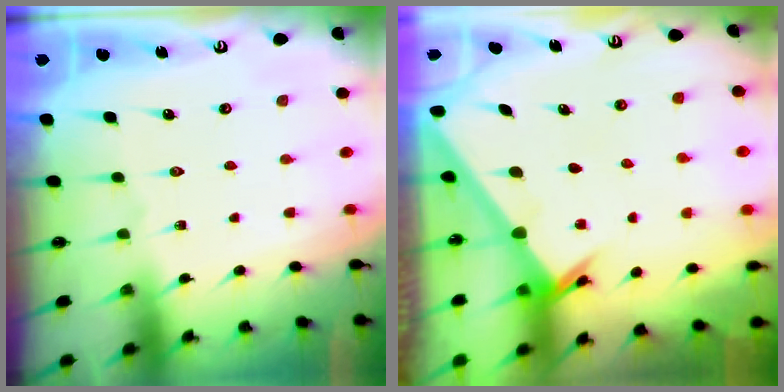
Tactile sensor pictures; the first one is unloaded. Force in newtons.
{"total": 2.3, "press": 2.3, "slide": 0.2}